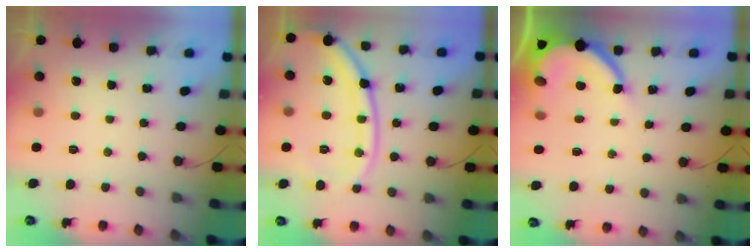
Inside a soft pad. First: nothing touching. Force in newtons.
{"total": 16.7, "press": 16.6, "slide": 1.9}
{"total": 9.2, "press": 9.2, "slide": 1.0}